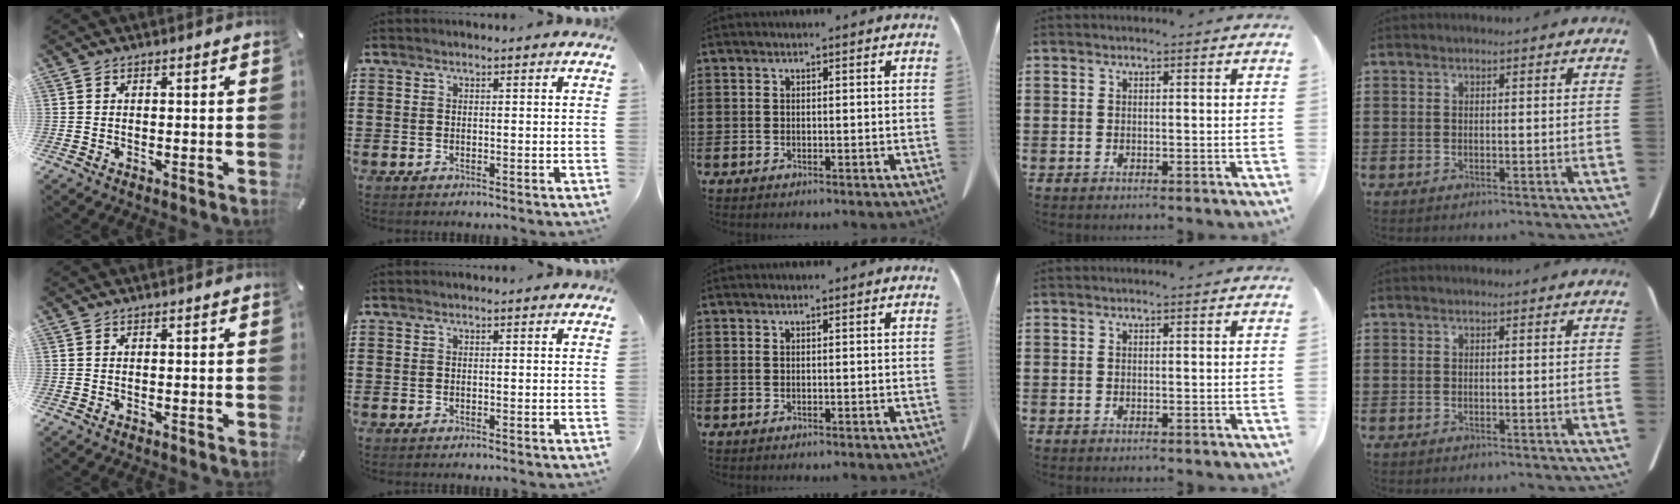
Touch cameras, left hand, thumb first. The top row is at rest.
{}